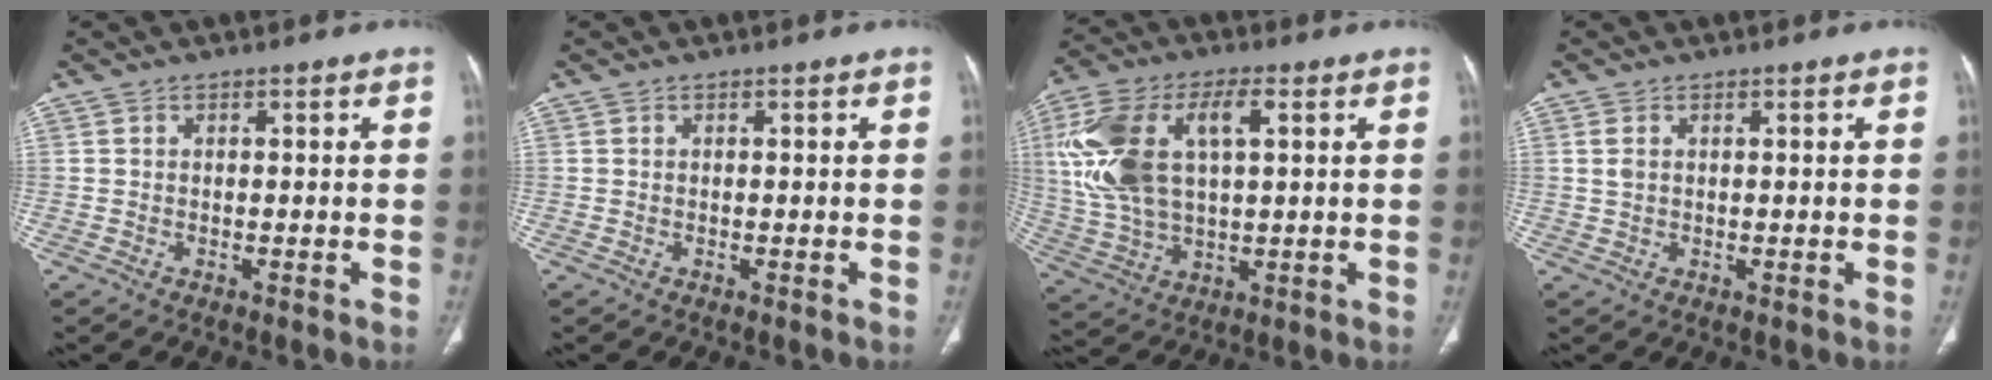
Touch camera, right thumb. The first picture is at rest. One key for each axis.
{"total": 0.0}
{"total": 18.4, "fx": 4.2, "fy": 9.4, "fz": 15.2, "tx": -0.322, "ty": 0.012, "tz": 0.081}
{"total": 1.6, "fx": 0.5, "fy": 0.9, "fz": 1.2, "tx": -0.032, "ty": 0.005, "tz": 0.016}